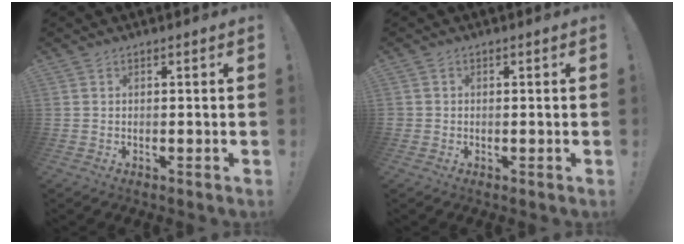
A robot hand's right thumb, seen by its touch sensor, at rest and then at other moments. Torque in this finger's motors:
{"motor_torque": [-0.09, 0.20, -0.17, -0.15, 0.07]}